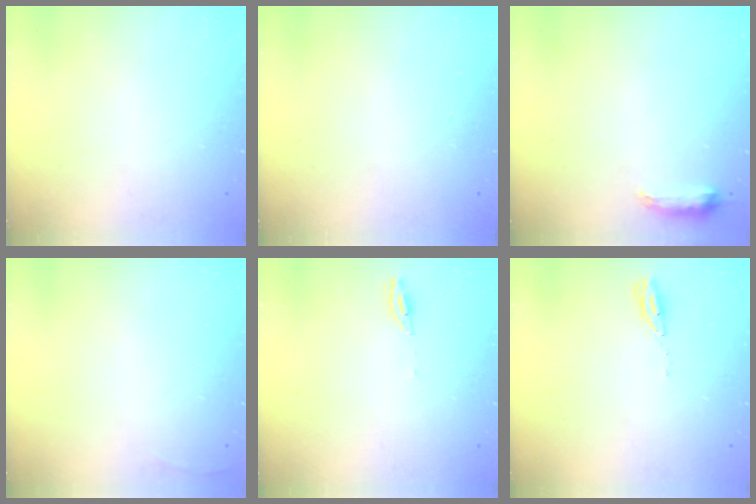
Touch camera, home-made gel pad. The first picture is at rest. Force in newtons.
{"total": 0.0}
{"total": 6.5, "press": 6.4, "slide": 1.0}
{"total": 2.7, "press": 2.6, "slide": 1.0}
{"total": 4.4, "press": 4.4, "slide": 0.1}
{"total": 3.0, "press": 3.0, "slide": 0.1}